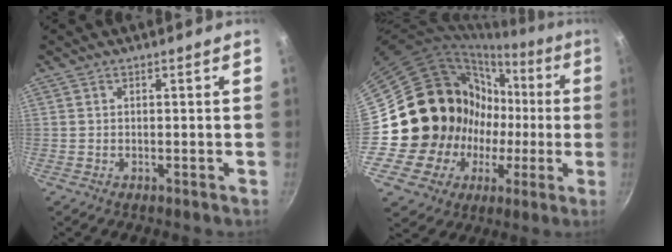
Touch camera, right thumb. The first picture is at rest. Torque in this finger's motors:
{"motor_torque": [2.48, 2.53, 0.58, -0.36, 0.24]}